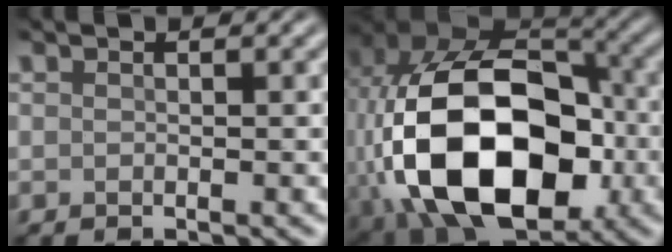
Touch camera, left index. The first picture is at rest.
{"total": 19.3, "force": [-3.0, 12.9, 14.0], "torque": [-0.292, -0.017, -0.040]}